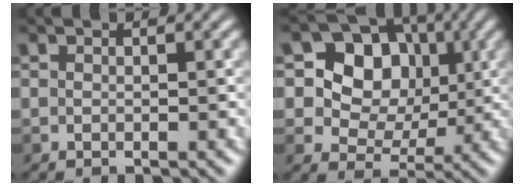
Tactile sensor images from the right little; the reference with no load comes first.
{"total": 8.4, "force": [1.8, 6.7, 4.7], "torque": [-0.071, 0.001, 0.010]}